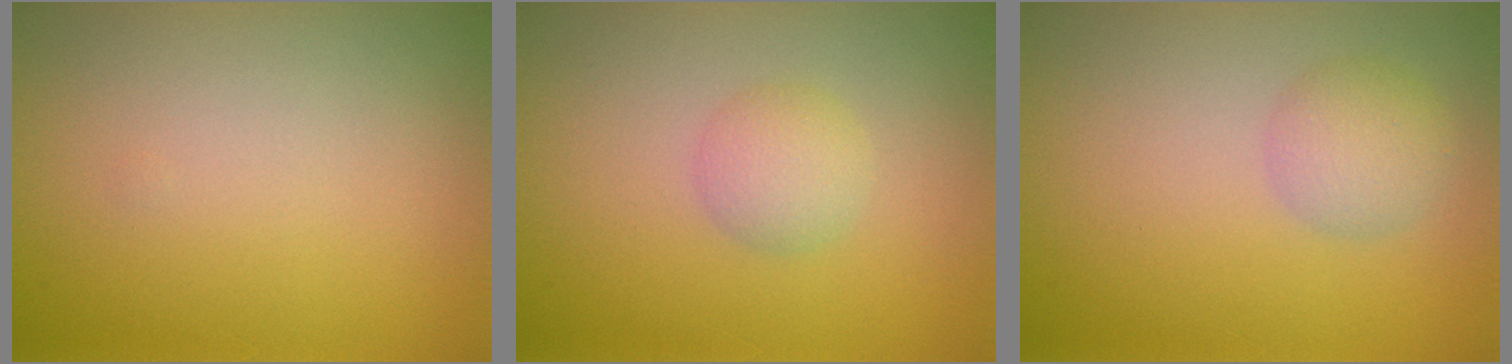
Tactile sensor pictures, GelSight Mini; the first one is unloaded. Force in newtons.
{"total": 2.0, "press": 2.0, "slide": 0.1}
{"total": 2.5, "press": 2.5, "slide": 0.0}